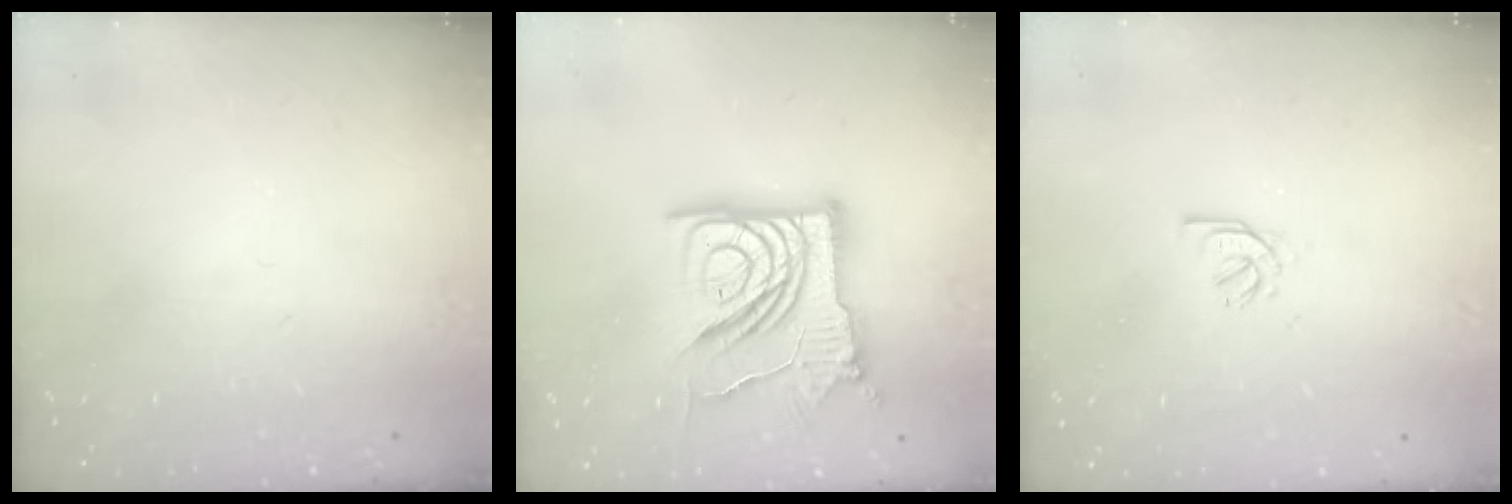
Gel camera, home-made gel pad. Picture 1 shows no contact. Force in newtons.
{"total": 19.2, "press": 19.1, "slide": 2.1}
{"total": 1.7, "press": 1.6, "slide": 0.5}